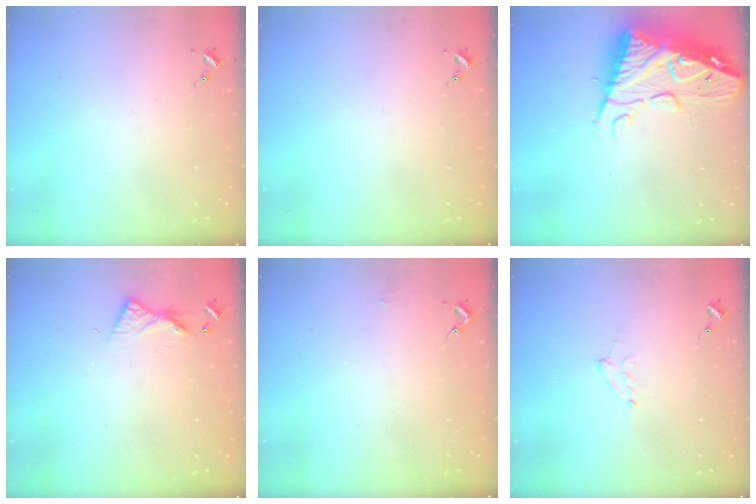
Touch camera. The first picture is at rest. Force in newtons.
{"total": 0.0}
{"total": 17.9, "press": 17.8, "slide": 1.7}
{"total": 6.1, "press": 6.1, "slide": 0.6}
{"total": 1.4, "press": 1.4, "slide": 0.1}
{"total": 5.2, "press": 5.2, "slide": 0.3}